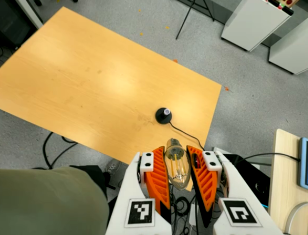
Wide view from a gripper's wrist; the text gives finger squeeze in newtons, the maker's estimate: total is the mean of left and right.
{"total": 18.7, "left": 20.0, "right": 17.4}